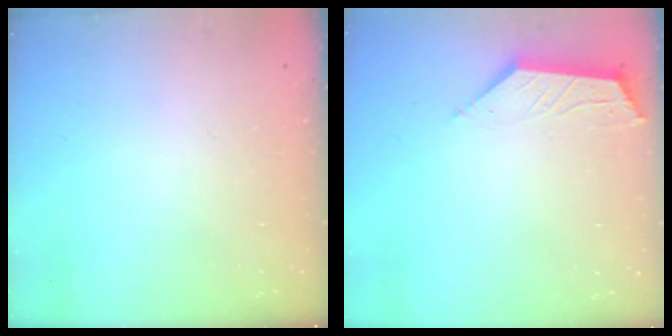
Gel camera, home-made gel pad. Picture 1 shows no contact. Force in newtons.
{"total": 3.3, "press": 3.3, "slide": 0.1}